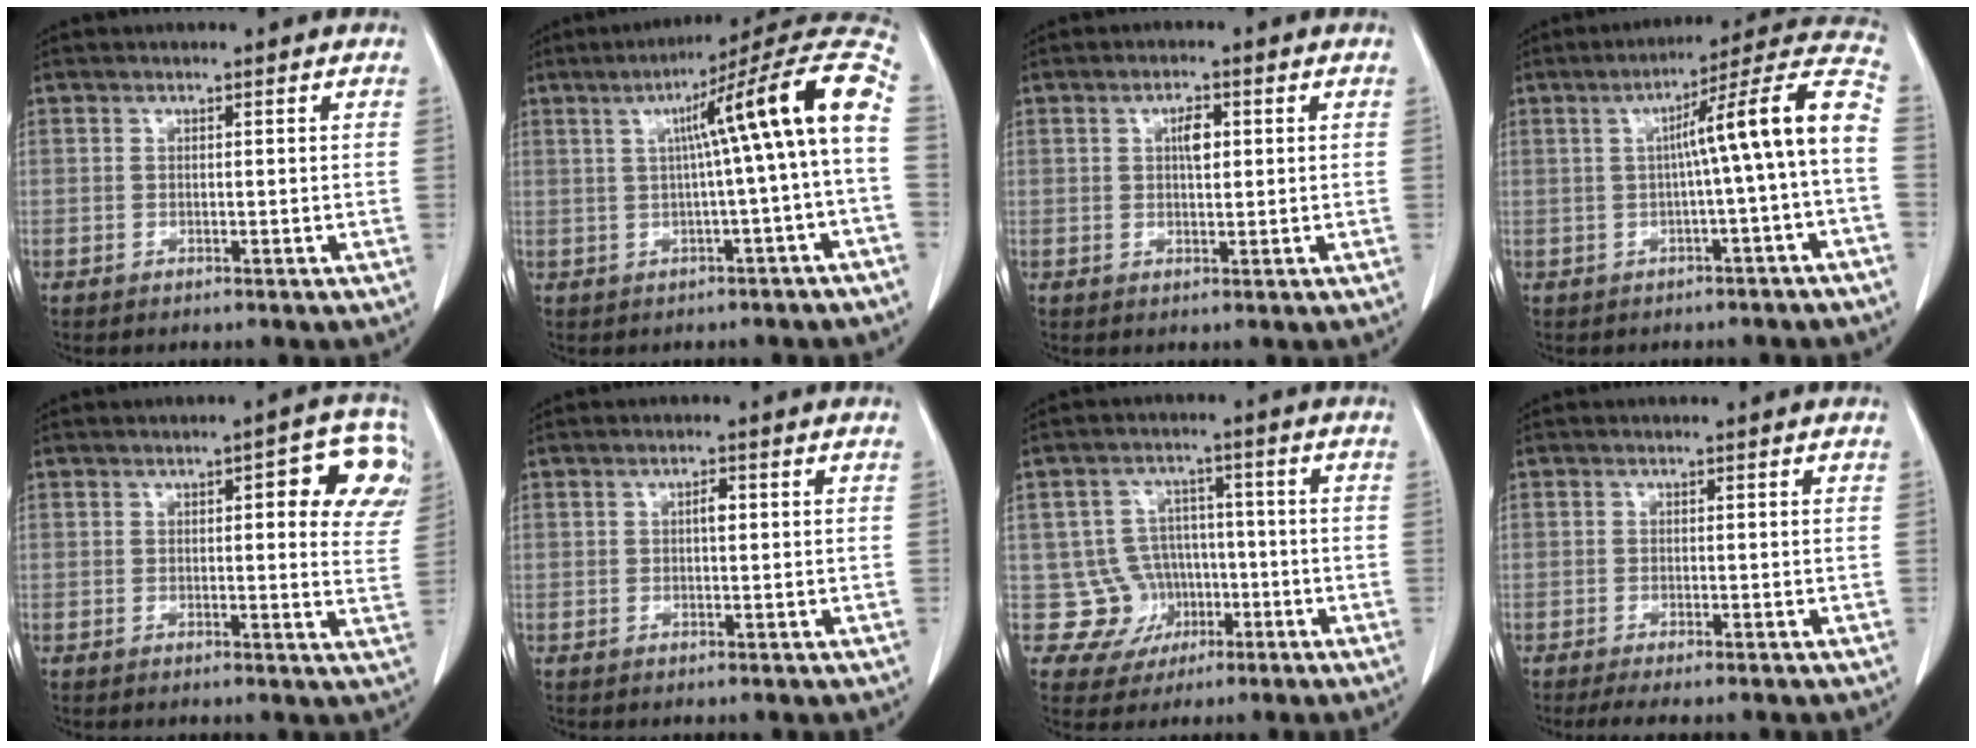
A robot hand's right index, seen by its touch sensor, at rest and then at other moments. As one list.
[{"total": 14.1, "force": [1.1, -1.3, 14.0], "torque": [-0.186, 0.036, 0.009]}, {"total": 2.6, "force": [0.7, 0.8, 2.4], "torque": [-0.042, 0.000, 0.010]}, {"total": 11.5, "force": [-0.8, -1.3, 11.4], "torque": [-0.154, 0.030, -0.017]}, {"total": 8.9, "force": [3.3, 2.5, 7.9], "torque": [-0.070, 0.007, 0.029]}, {"total": 1.3, "force": [0.2, 0.3, 1.3], "torque": [-0.022, 0.002, 0.002]}, {"total": 8.0, "force": [-1.7, 7.8, 0.2], "torque": [0.004, 0.018, -0.016]}, {"total": 3.1, "force": [-2.5, 0.0, 1.9], "torque": [-0.028, -0.007, -0.039]}]